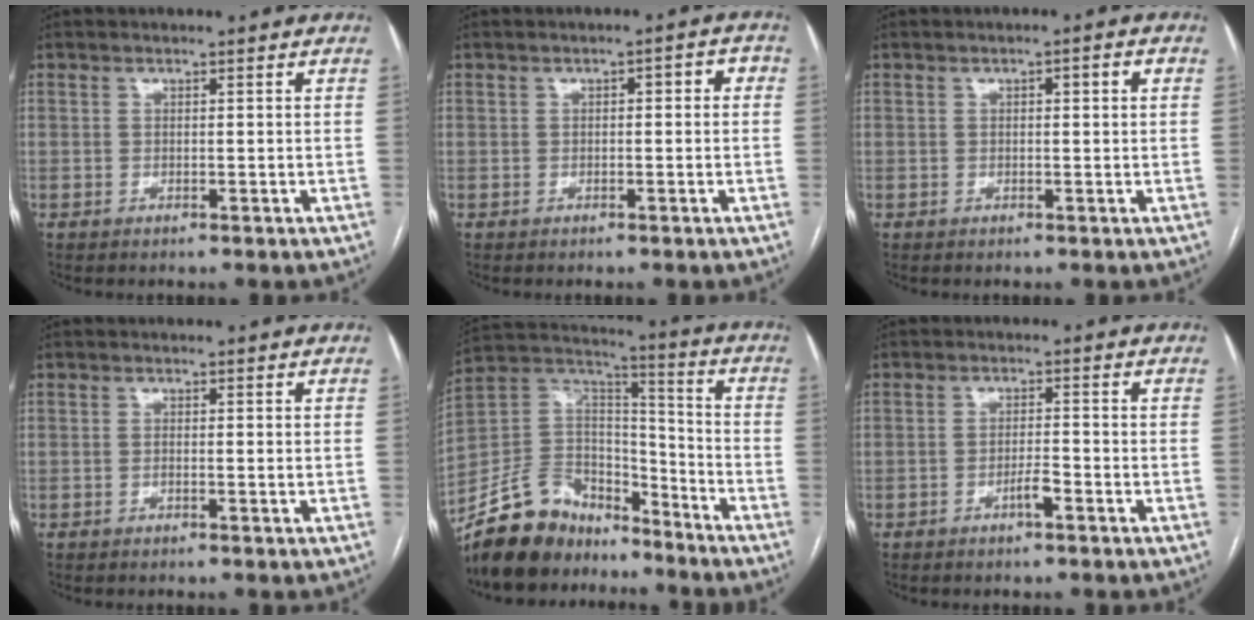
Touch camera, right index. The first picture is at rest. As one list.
[{"total": 2.5, "force": [0.1, 1.1, 2.3], "torque": [-0.026, 0.018, -0.002]}, {"total": 2.0, "force": [0.5, 0.4, 1.9], "torque": [-0.029, 0.008, 0.007]}, {"total": 0.7, "force": [-0.1, 0.1, 0.7], "torque": [-0.013, 0.000, -0.001]}, {"total": 14.2, "force": [-11.7, 7.3, 3.5], "torque": [-0.076, 0.061, -0.214]}, {"total": 2.5, "force": [-1.4, 0.3, 2.0], "torque": [-0.036, 0.000, -0.025]}]